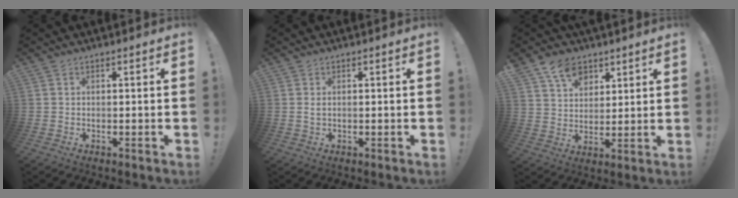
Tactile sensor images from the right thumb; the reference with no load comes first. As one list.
[{"total": 1.1, "force": [0.3, 0.5, 0.9], "torque": [-0.012, 0.001, 0.004]}, {"total": 10.1, "force": [6.5, 6.5, 4.0], "torque": [-0.069, -0.033, 0.128]}]